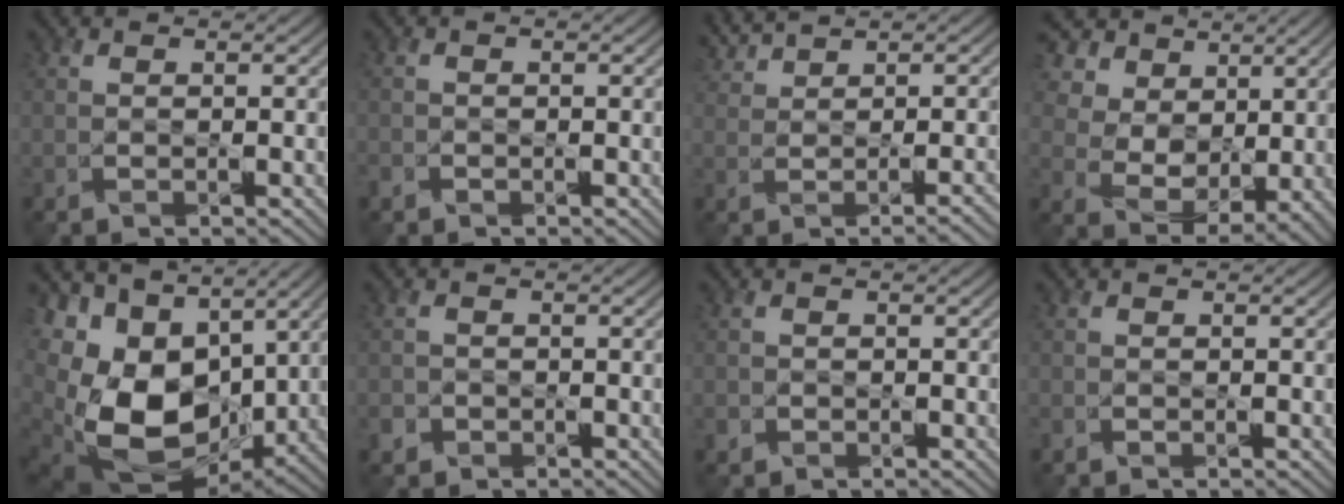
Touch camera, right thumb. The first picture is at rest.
{"total": 1.1, "force": [-0.9, 0.6, -0.1], "torque": [0.006, -0.007, -0.022]}
{"total": 3.3, "force": [2.0, 0.6, 2.6], "torque": [-0.047, 0.014, 0.033]}
{"total": 9.8, "force": [4.3, 7.5, 4.7], "torque": [-0.156, 0.005, 0.102]}
{"total": 17.2, "force": [0.3, 11.6, 12.7], "torque": [-0.281, -0.030, 0.034]}
{"total": 1.8, "force": [-1.2, 1.3, 0.0], "torque": [0.007, -0.006, -0.026]}
{"total": 1.0, "force": [-0.6, 0.8, -0.1], "torque": [0.007, -0.006, -0.015]}
{"total": 0.6, "force": [-0.4, 0.4, 0.0], "torque": [0.002, -0.004, -0.011]}